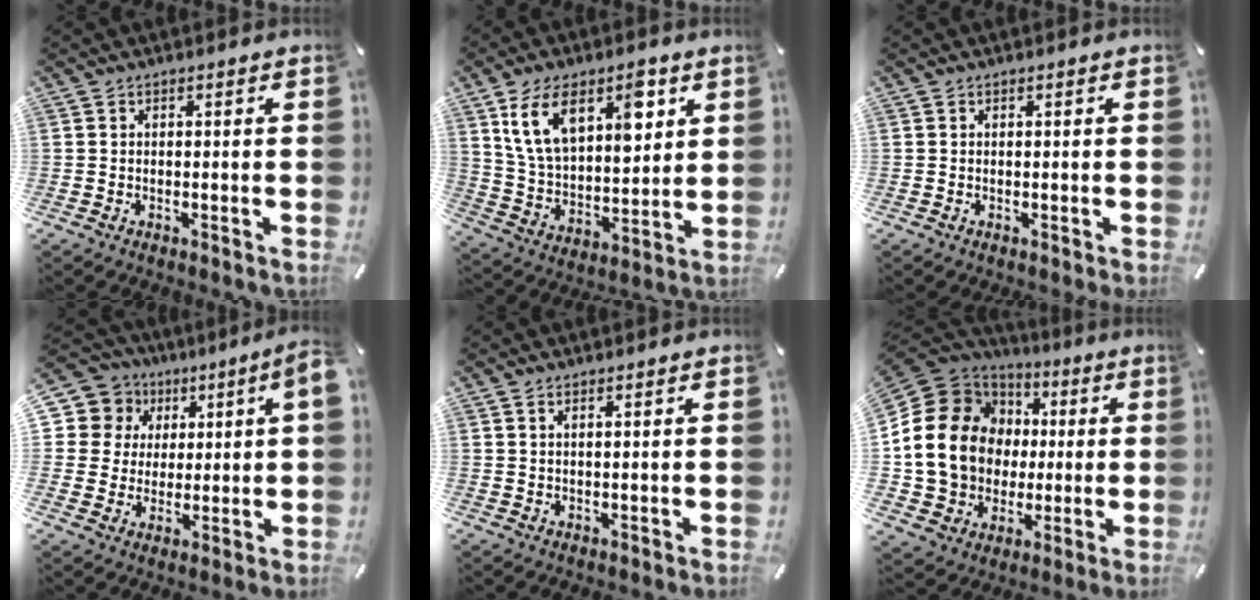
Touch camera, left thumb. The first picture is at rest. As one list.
[{"total": 15.1, "force": [8.5, 8.5, 9.2], "torque": [-0.169, -0.028, 0.153]}, {"total": 0.0}, {"total": 9.8, "force": [3.6, 8.6, 3.0], "torque": [-0.072, -0.018, 0.070]}, {"total": 1.2, "force": [0.9, -0.1, 0.8], "torque": [-0.017, -0.003, 0.017]}, {"total": 20.4, "force": [1.9, 17.8, 9.7], "torque": [-0.202, -0.014, 0.055]}]